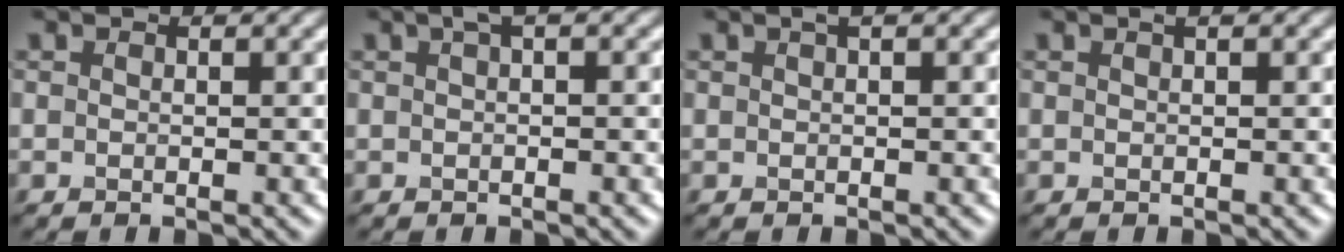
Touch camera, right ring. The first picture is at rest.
{"total": 1.2, "force": [0.5, 0.2, 1.1], "torque": [-0.020, 0.009, 0.009]}
{"total": 0.9, "force": [0.4, 0.2, 0.7], "torque": [-0.013, 0.009, 0.007]}
{"total": 0.5, "force": [0.3, 0.1, 0.4], "torque": [-0.006, 0.005, 0.004]}